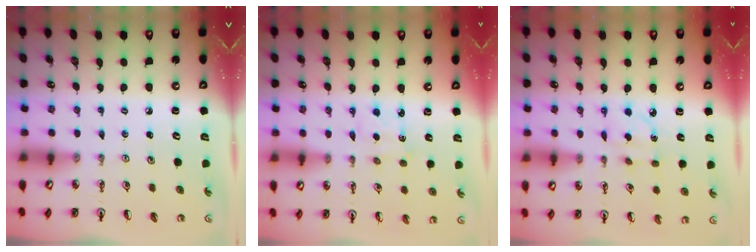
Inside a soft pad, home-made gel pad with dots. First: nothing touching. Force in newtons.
{"total": 3.2, "press": 3.2, "slide": 0.4}
{"total": 2.9, "press": 2.9, "slide": 0.0}